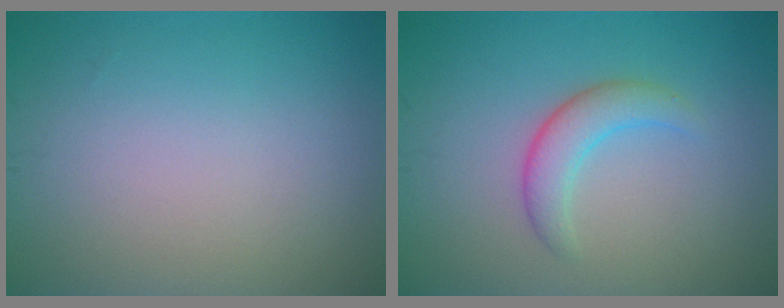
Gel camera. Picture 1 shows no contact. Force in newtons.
{"total": 2.8, "press": 2.8, "slide": 0.2}